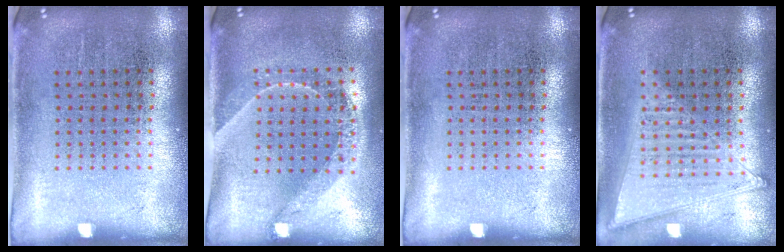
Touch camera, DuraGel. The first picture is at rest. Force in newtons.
{"total": 1.6, "press": 1.3, "slide": 0.9}
{"total": 0.0}
{"total": 1.2, "press": 1.2, "slide": 0.2}